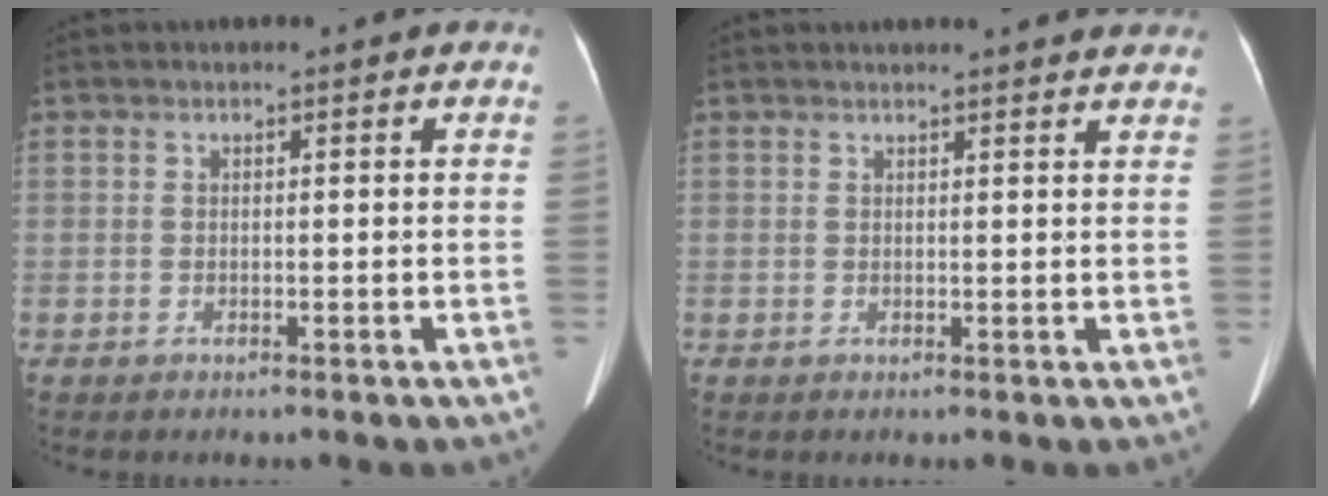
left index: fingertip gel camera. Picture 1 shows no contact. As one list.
[{"total": 8.2, "force": [7.9, 0.9, 2.2], "torque": [-0.017, 0.013, 0.073]}]